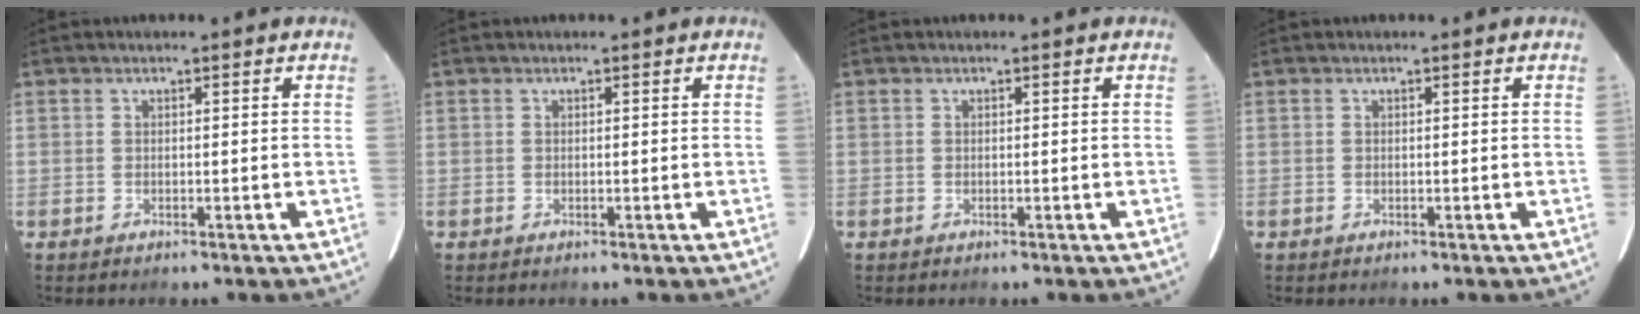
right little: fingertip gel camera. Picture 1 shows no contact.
{"total": 0.0}
{"total": 0.0}
{"total": 0.0}